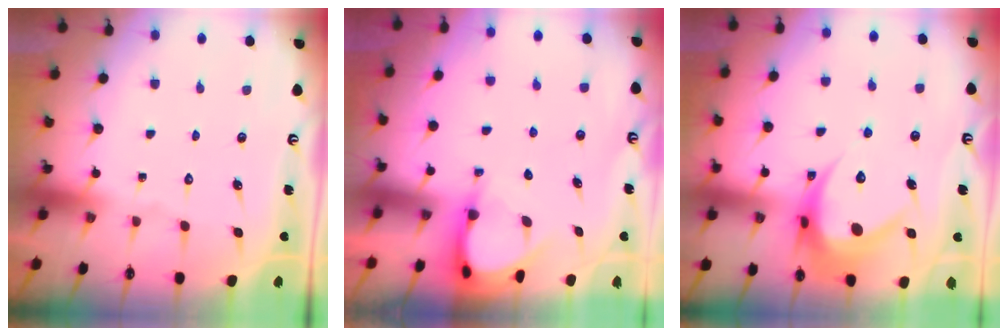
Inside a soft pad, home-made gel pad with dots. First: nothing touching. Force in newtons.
{"total": 3.8, "press": 3.8, "slide": 0.2}
{"total": 11.6, "press": 11.6, "slide": 0.8}